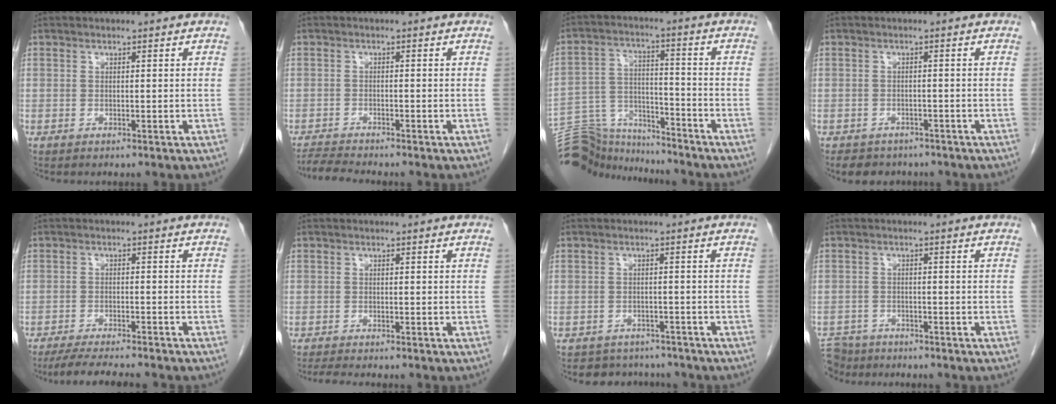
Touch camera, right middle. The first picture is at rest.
{"total": 3.3, "force": [-3.1, -0.7, 0.7], "torque": [-0.015, -0.017, -0.057]}
{"total": 11.5, "force": [-11.4, 1.4, 0.1], "torque": [-0.010, 0.033, -0.202]}
{"total": 4.4, "force": [-3.6, 2.6, 0.6], "torque": [-0.008, 0.005, -0.048]}
{"total": 9.1, "force": [-7.9, 0.7, 4.4], "torque": [-0.065, -0.018, -0.119]}
{"total": 2.9, "force": [-2.6, 0.2, 1.4], "torque": [-0.023, -0.008, -0.040]}
{"total": 5.4, "force": [-4.8, 2.5, 0.0], "torque": [0.008, 0.015, -0.060]}
{"total": 5.4, "force": [-4.7, 2.6, 0.1], "torque": [-0.004, -0.002, -0.081]}